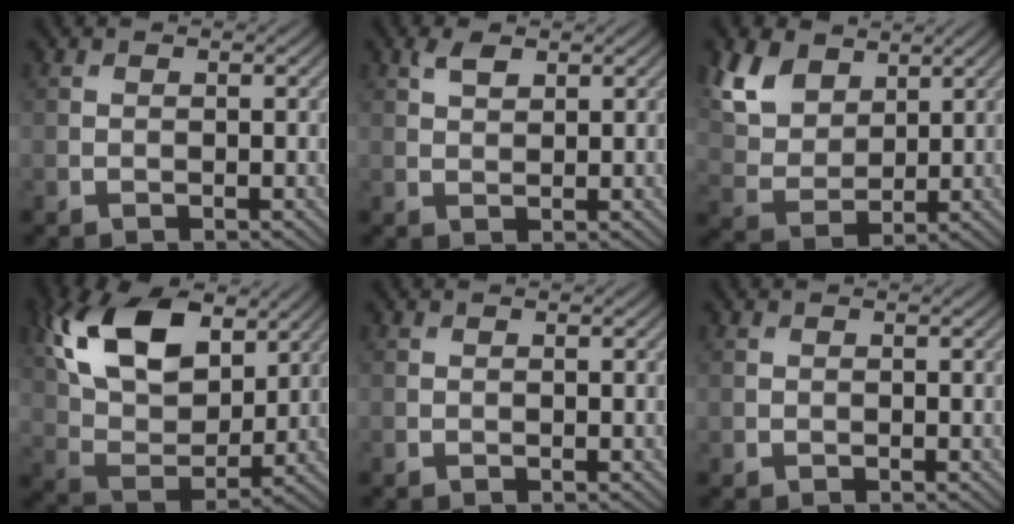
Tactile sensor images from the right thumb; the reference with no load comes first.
{"total": 2.1, "force": [1.3, 1.0, 1.4], "torque": [-0.028, 0.003, 0.026]}
{"total": 8.6, "force": [4.8, 5.4, 4.7], "torque": [-0.137, 0.006, 0.089]}
{"total": 14.8, "force": [6.8, 8.5, 10.0], "torque": [-0.213, 0.014, 0.127]}
{"total": 0.0}
{"total": 0.0}